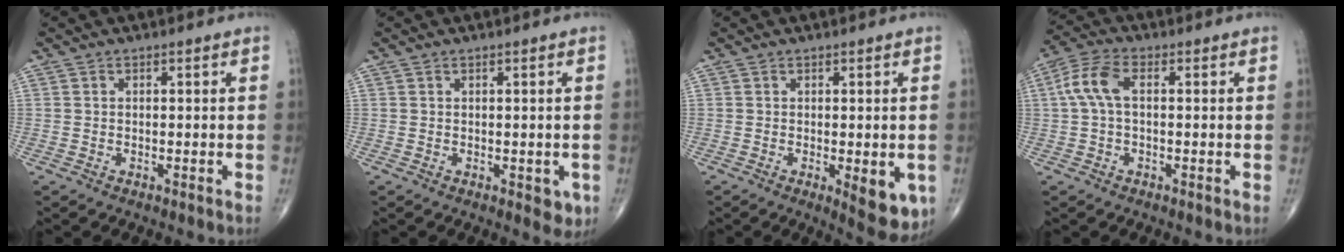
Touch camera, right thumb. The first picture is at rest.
{"total": 2.9, "force": [-0.4, 1.5, 2.4], "torque": [-0.012, -0.003, 0.000]}
{"total": 7.4, "force": [-1.9, 2.6, 6.7], "torque": [-0.069, -0.016, -0.018]}
{"total": 6.4, "force": [0.7, 3.2, 5.5], "torque": [-0.129, 0.023, 0.009]}